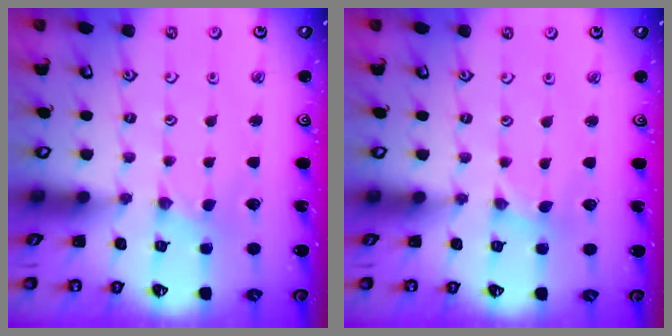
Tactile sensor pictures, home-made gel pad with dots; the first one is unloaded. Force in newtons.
{"total": 0.0}